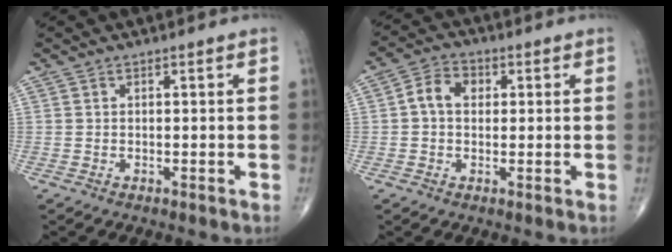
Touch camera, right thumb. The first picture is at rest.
{"total": 5.4, "force": [0.6, 4.1, 3.5], "torque": [-0.053, 0.015, 0.004]}